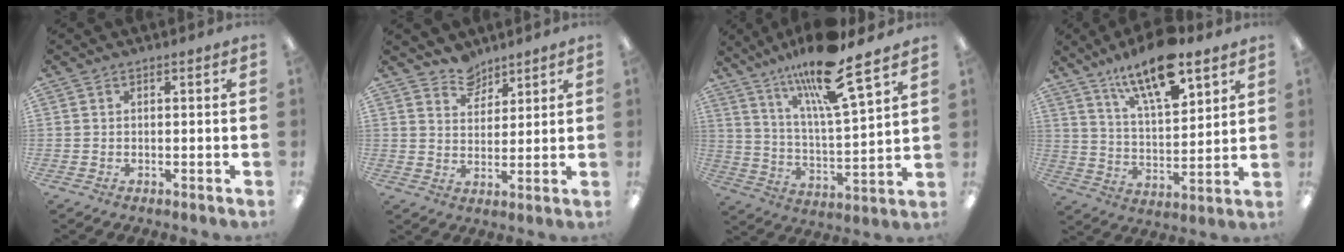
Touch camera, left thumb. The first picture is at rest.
{"total": 6.2, "force": [5.5, 3.0, 0.6], "torque": [-0.007, -0.035, 0.101]}
{"total": 17.9, "force": [13.9, 2.4, 11.0], "torque": [-0.201, -0.087, 0.228]}
{"total": 16.0, "force": [11.4, 5.2, 10.0], "torque": [-0.169, -0.057, 0.190]}